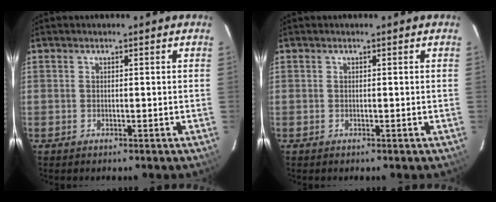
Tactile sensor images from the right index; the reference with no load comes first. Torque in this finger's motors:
{"motor_torque": [0.00, 0.00, 0.00, 0.00]}